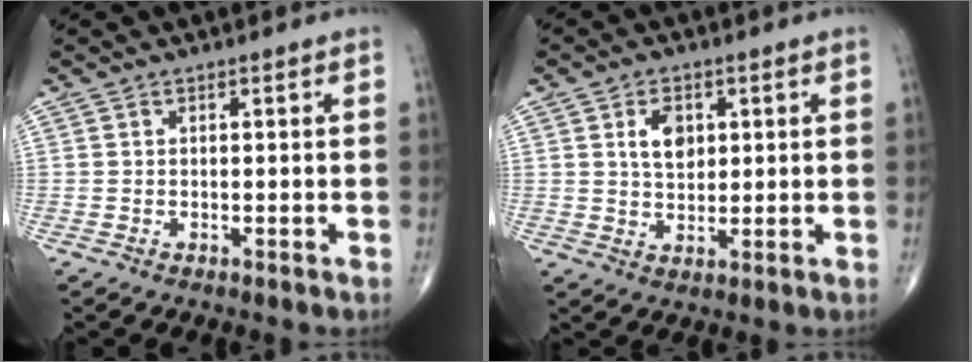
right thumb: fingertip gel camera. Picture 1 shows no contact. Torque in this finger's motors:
{"motor_torque": [0.50, 0.76, 0.84, 0.28, -0.02]}